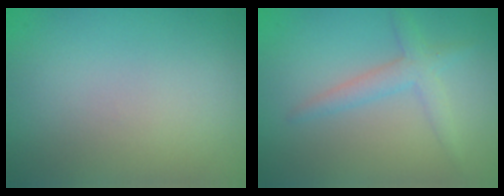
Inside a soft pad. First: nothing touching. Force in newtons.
{"total": 2.4, "press": 2.4, "slide": 0.3}